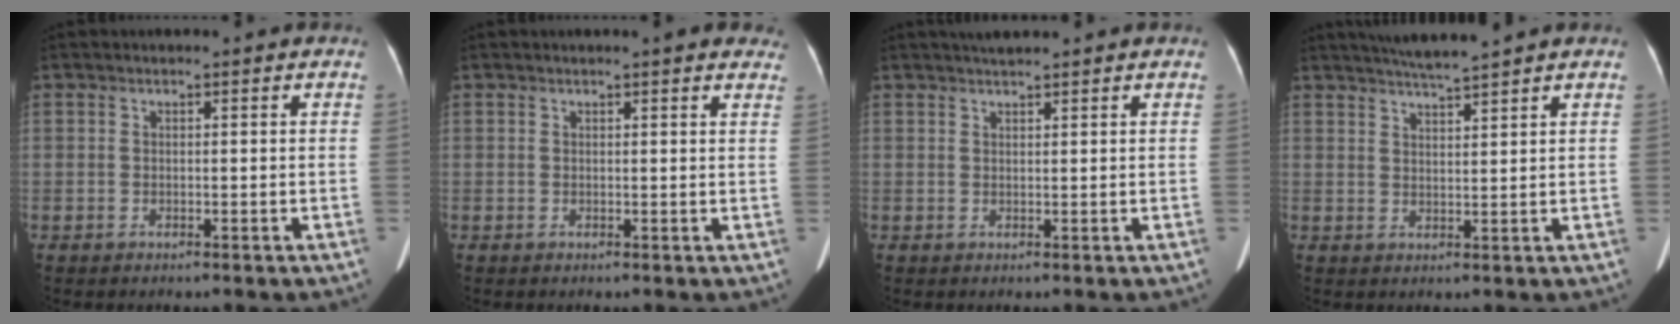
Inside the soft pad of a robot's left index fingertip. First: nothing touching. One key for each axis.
{"total": 6.0, "fx": 5.1, "fy": 1.2, "fz": 2.9, "tx": -0.022, "ty": 0.004, "tz": 0.044}
{"total": 2.5, "fx": 2.2, "fy": 0.1, "fz": 1.1, "tx": -0.015, "ty": 0.017, "tz": 0.038}
{"total": 5.3, "fx": 4.7, "fy": -1.1, "fz": 2.0, "tx": -0.037, "ty": 0.008, "tz": 0.083}